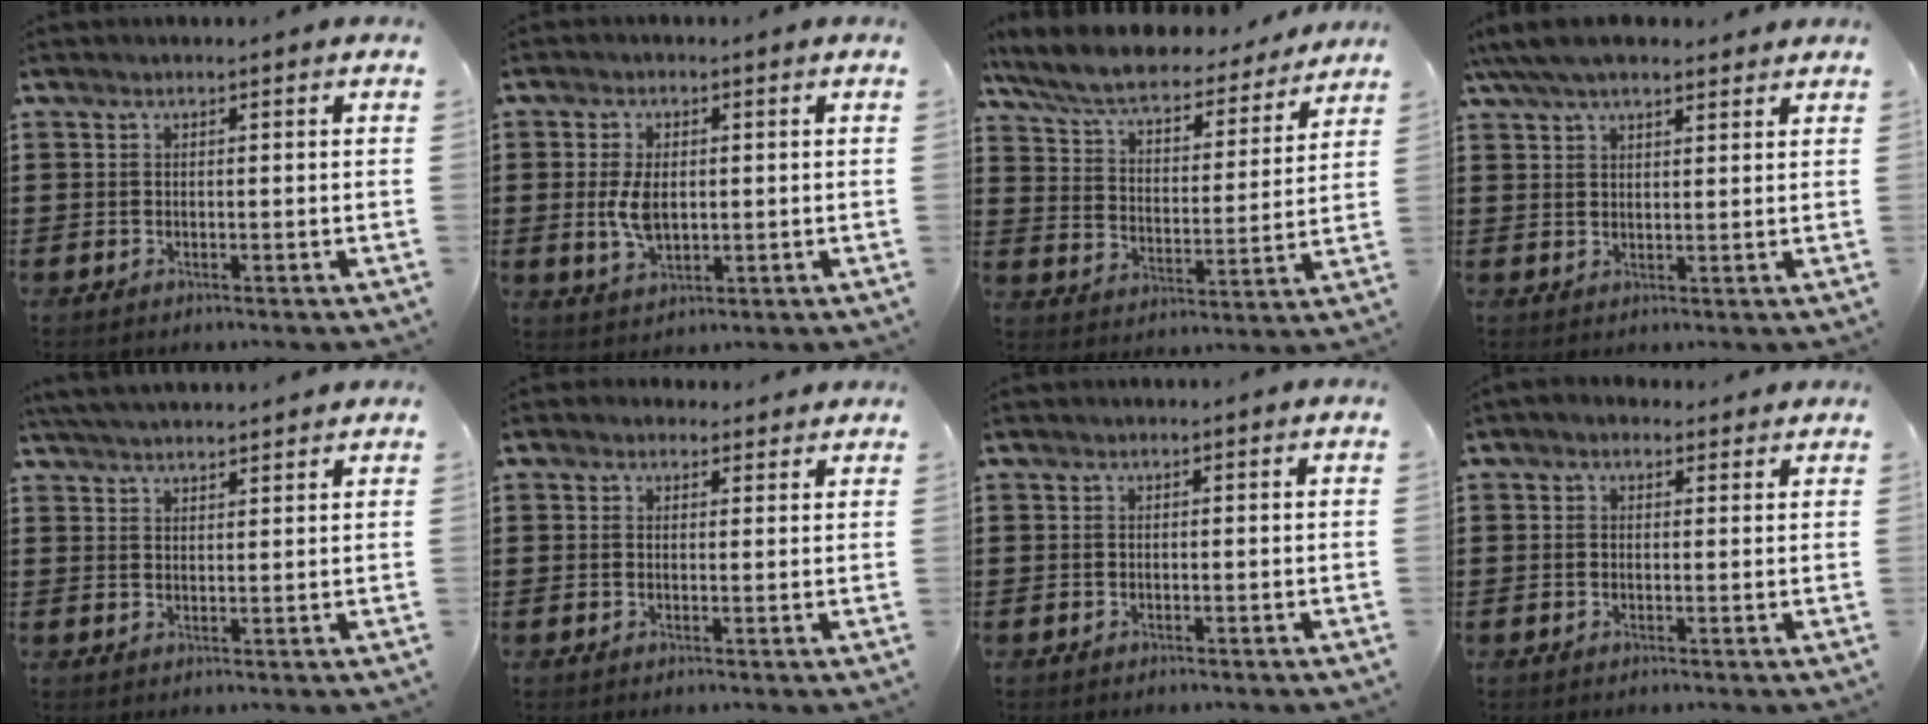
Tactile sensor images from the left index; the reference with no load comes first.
{"total": 5.5, "force": [0.2, 3.1, 4.6], "torque": [-0.112, 0.001, -0.001]}
{"total": 7.2, "force": [6.5, 1.1, 3.0], "torque": [-0.086, -0.037, 0.110]}
{"total": 5.6, "force": [4.6, 1.6, 2.9], "torque": [-0.069, -0.001, 0.086]}
{"total": 3.4, "force": [3.4, -0.1, 0.7], "torque": [-0.023, -0.007, 0.063]}
{"total": 1.6, "force": [1.3, 1.0, 0.2], "torque": [-0.001, 0.004, 0.024]}
{"total": 0.0}
{"total": 1.4, "force": [0.9, 1.0, 0.4], "torque": [-0.011, 0.008, 0.017]}